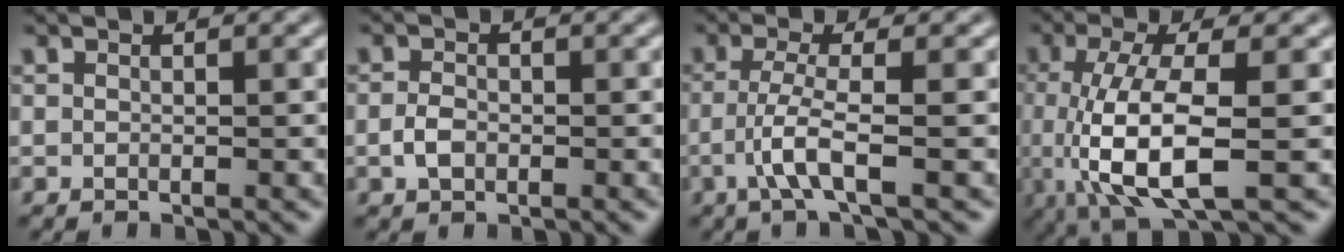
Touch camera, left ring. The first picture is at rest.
{"total": 1.7, "force": [-0.4, 1.2, 1.2], "torque": [-0.026, 0.001, -0.011]}
{"total": 3.2, "force": [-1.1, 0.3, 3.0], "torque": [-0.066, 0.004, -0.029]}
{"total": 7.8, "force": [-1.1, 2.4, 7.3], "torque": [-0.151, -0.010, -0.017]}